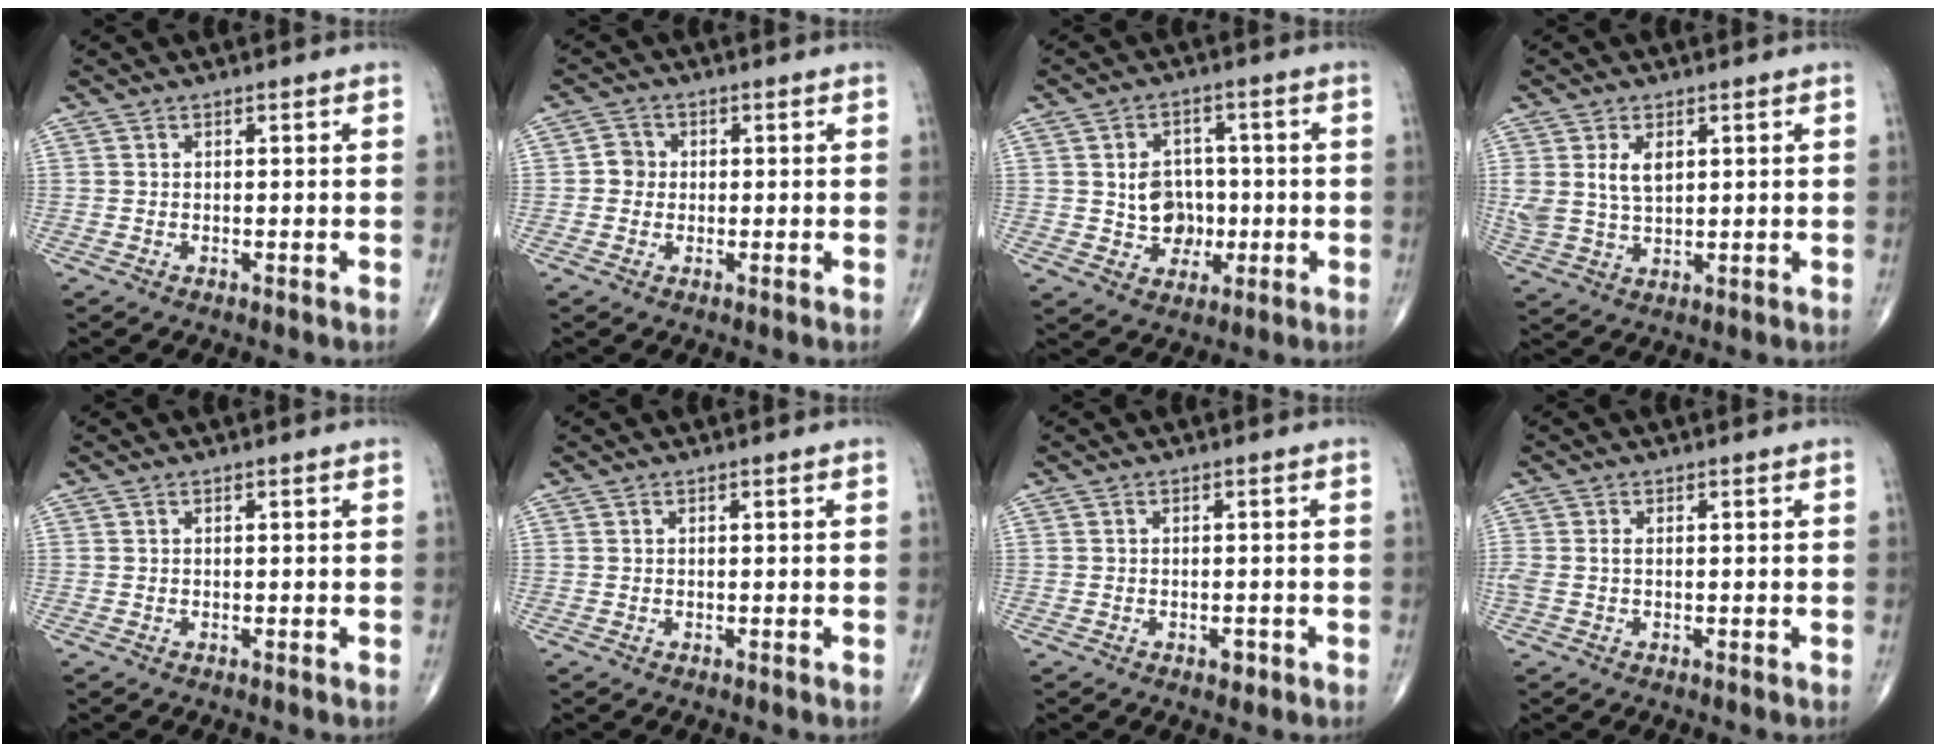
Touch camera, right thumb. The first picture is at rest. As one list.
[{"total": 3.1, "force": [-0.1, 2.9, 0.9], "torque": [0.004, 0.008, -0.008]}, {"total": 7.8, "force": [-0.4, 6.7, 4.1], "torque": [-0.024, 0.010, -0.003]}, {"total": 6.3, "force": [2.0, 3.7, 4.7], "torque": [-0.092, -0.005, 0.046]}, {"total": 0.0}, {"total": 0.0}, {"total": 1.4, "force": [-0.7, 0.8, 0.9], "torque": [-0.009, 0.001, -0.010]}, {"total": 2.0, "force": [0.0, 1.2, 1.6], "torque": [-0.051, 0.006, 0.002]}]